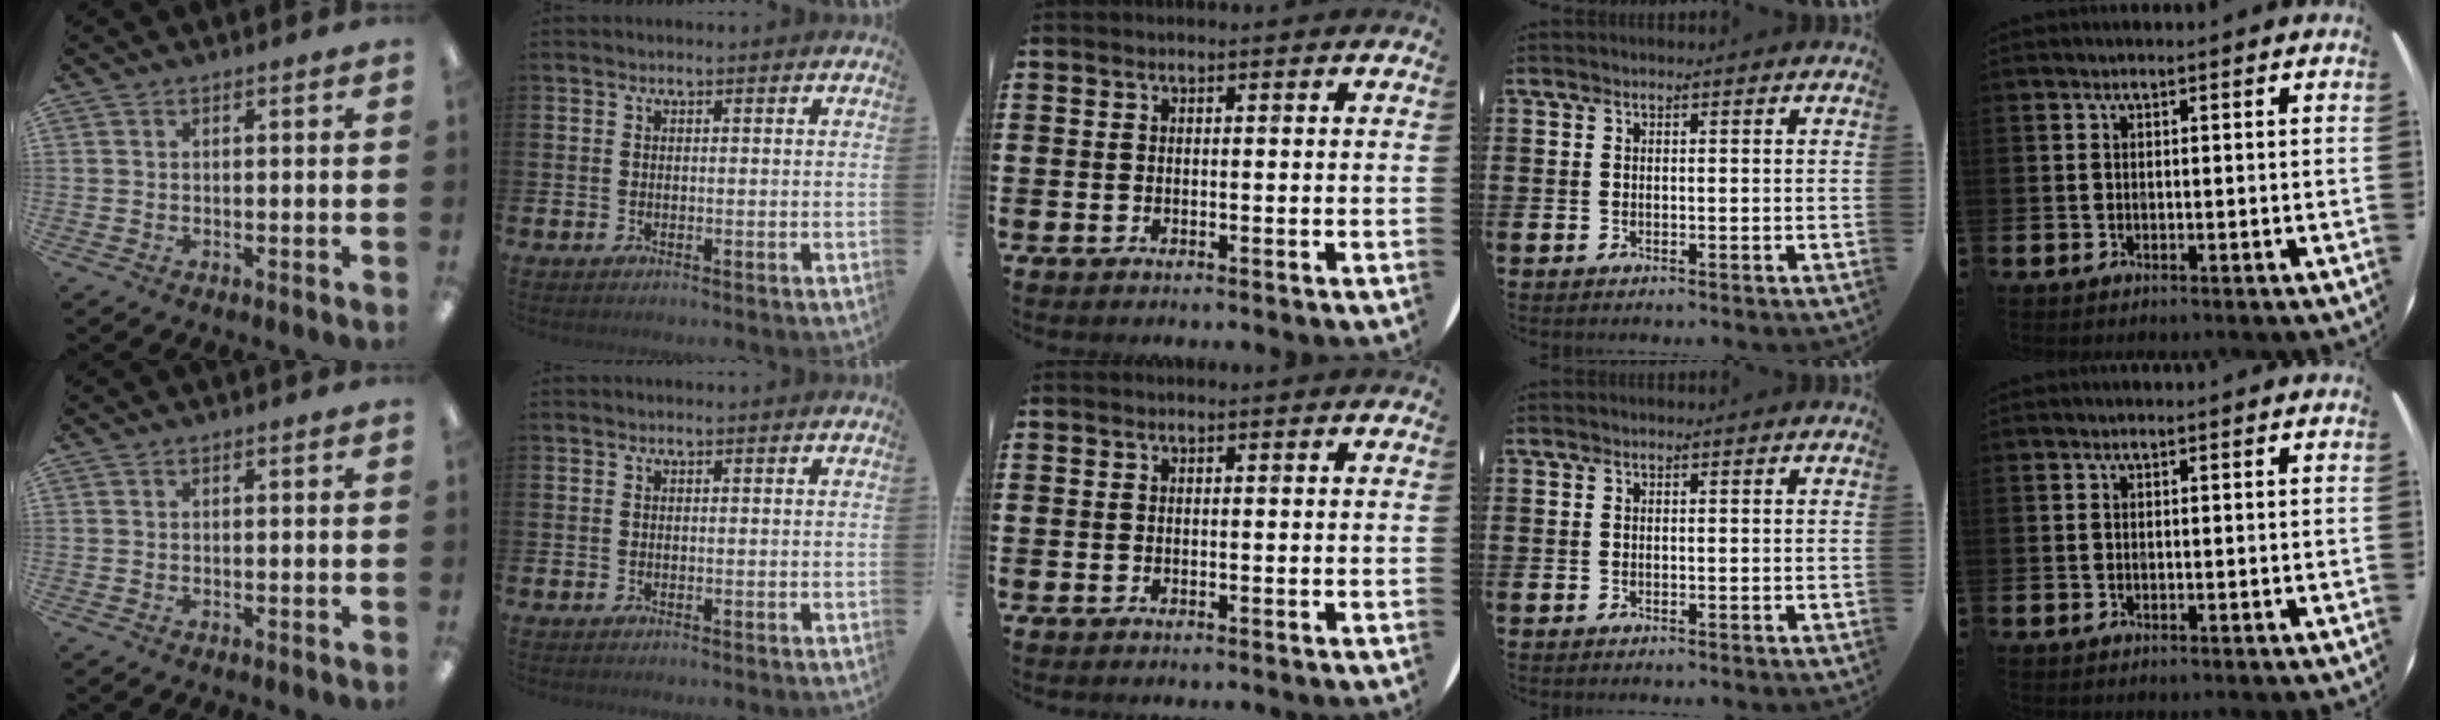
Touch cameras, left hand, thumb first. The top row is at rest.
{}